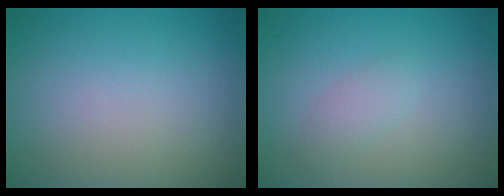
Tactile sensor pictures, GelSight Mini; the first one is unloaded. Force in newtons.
{"total": 1.3, "press": 1.3, "slide": 0.0}